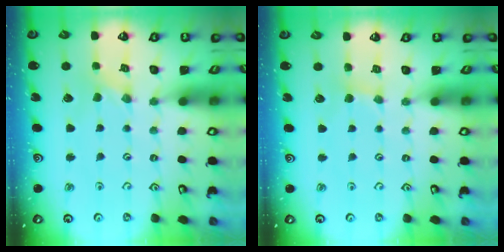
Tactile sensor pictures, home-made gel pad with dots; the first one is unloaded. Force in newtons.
{"total": 2.1, "press": 2.0, "slide": 0.3}